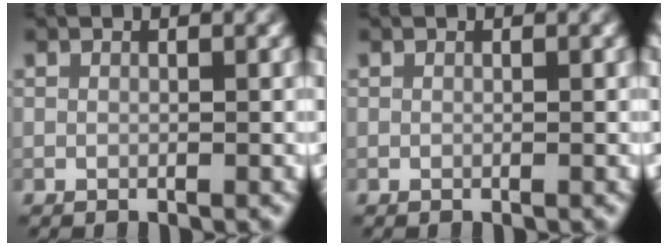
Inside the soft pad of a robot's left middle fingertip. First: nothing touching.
{"total": 0.0}